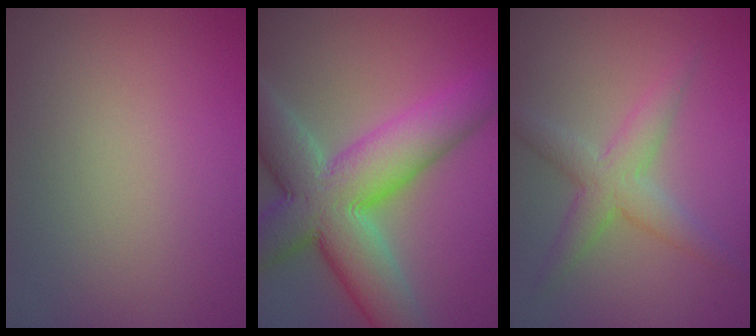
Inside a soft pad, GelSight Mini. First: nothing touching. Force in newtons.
{"total": 11.8, "press": 11.8, "slide": 0.9}
{"total": 3.6, "press": 3.6, "slide": 0.1}